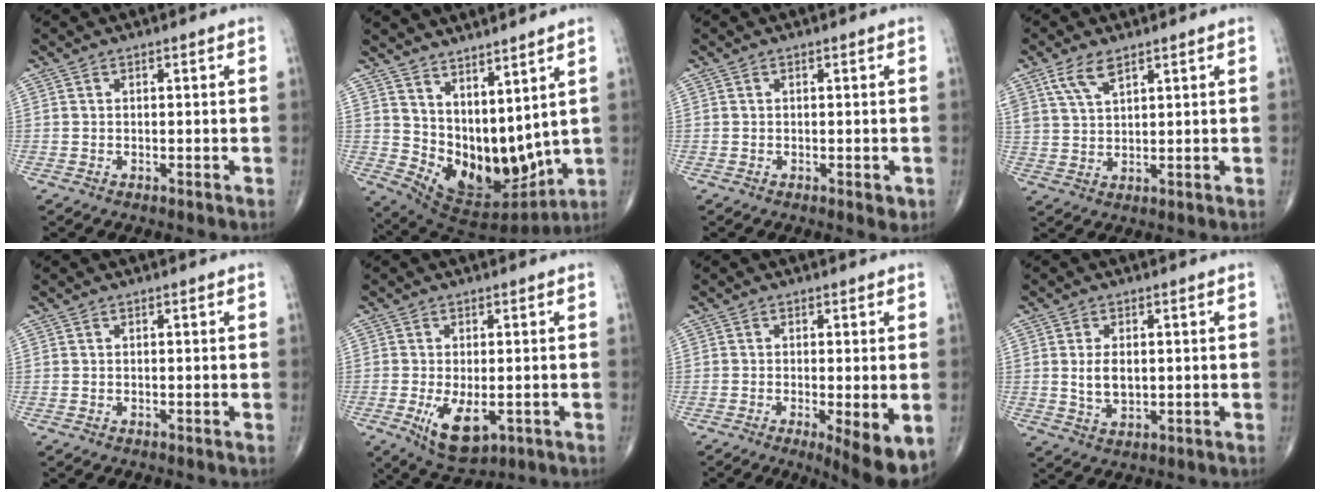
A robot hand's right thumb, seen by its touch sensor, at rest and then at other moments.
{"total": 14.7, "force": [6.0, 7.5, 11.1], "torque": [-0.143, -0.054, 0.136]}
{"total": 1.7, "force": [-0.5, 0.7, 1.4], "torque": [-0.010, -0.002, -0.005]}
{"total": 5.7, "force": [3.6, 2.4, 3.7], "torque": [-0.073, -0.010, 0.075]}
{"total": 0.0}
{"total": 7.7, "force": [-2.2, 3.7, 6.4], "torque": [-0.105, -0.016, -0.025]}
{"total": 8.3, "force": [-2.7, 2.0, 7.6], "torque": [-0.106, -0.022, -0.039]}
{"total": 4.9, "force": [0.4, 2.9, 3.9], "torque": [-0.066, -0.009, 0.012]}